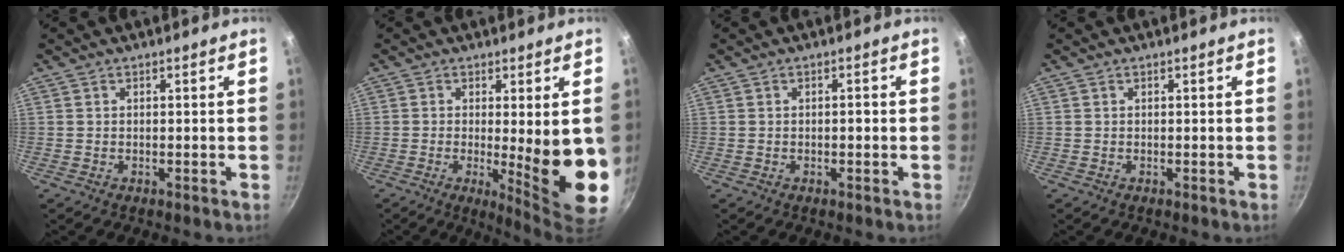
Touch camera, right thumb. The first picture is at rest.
{"total": 13.6, "force": [-1.0, 2.7, 13.3], "torque": [-0.168, -0.025, -0.004]}
{"total": 1.1, "force": [-0.2, 0.5, 1.0], "torque": [-0.014, 0.005, -0.004]}
{"total": 0.0}